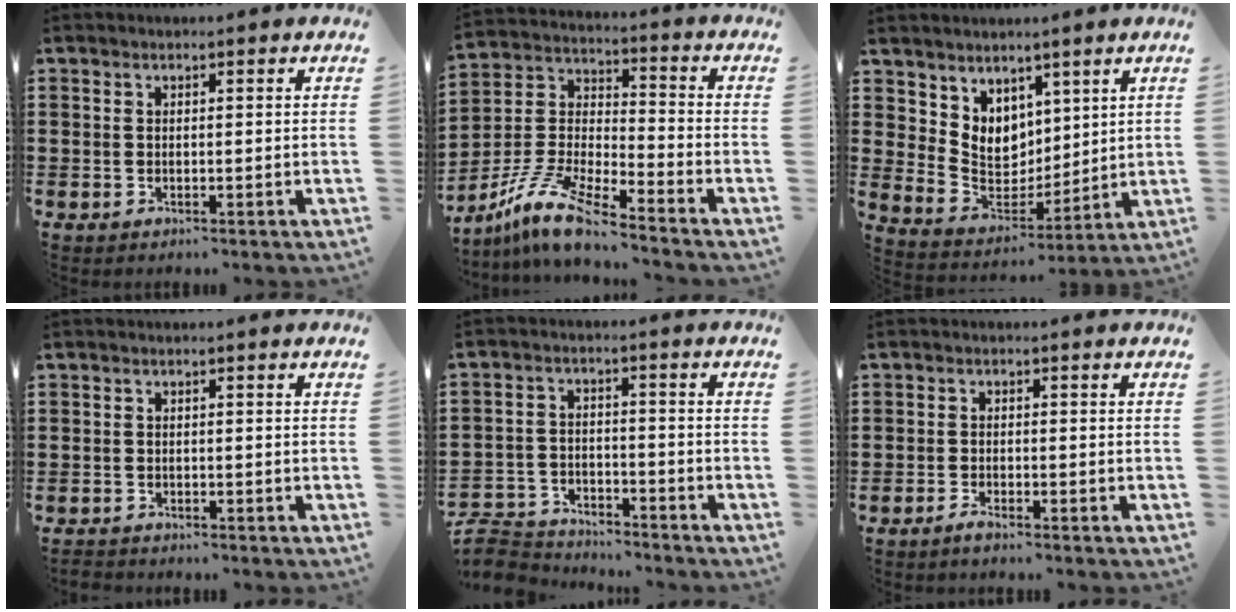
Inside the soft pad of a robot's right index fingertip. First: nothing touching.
{"total": 10.0, "force": [-8.5, 1.0, 5.0], "torque": [-0.131, -0.004, -0.178]}
{"total": 6.8, "force": [4.3, 5.2, 0.5], "torque": [-0.039, -0.030, 0.084]}
{"total": 1.1, "force": [-1.1, 0.0, -0.1], "torque": [-0.001, 0.000, -0.024]}
{"total": 5.7, "force": [-5.6, 0.9, 0.3], "torque": [-0.026, 0.003, -0.118]}
{"total": 1.6, "force": [-1.5, -0.1, 0.4], "torque": [-0.010, -0.004, -0.028]}